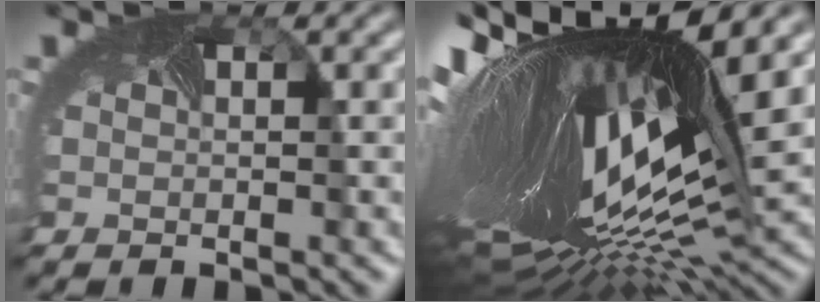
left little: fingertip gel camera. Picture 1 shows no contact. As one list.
[{"total": 19.2, "force": [1.9, 7.2, 17.8], "torque": [-0.329, -0.033, 0.048]}]